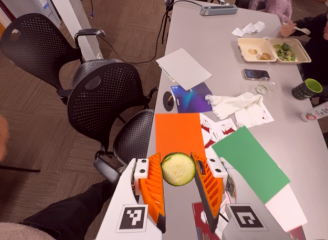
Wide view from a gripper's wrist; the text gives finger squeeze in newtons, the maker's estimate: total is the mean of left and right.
{"total": 9.0, "left": 8.5, "right": 9.4}